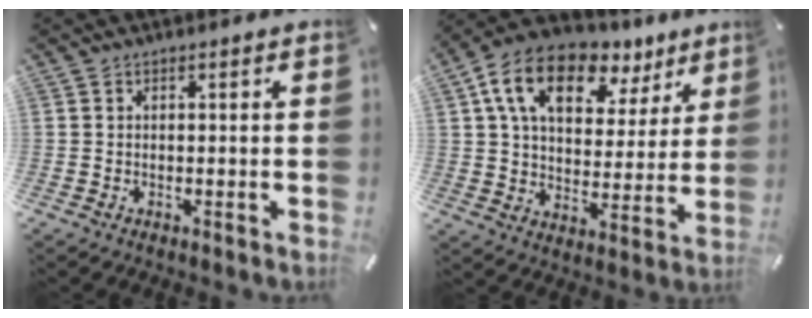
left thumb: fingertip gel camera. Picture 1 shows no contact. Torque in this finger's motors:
{"motor_torque": [1.95, 1.88, 1.65, -1.12, 0.57]}